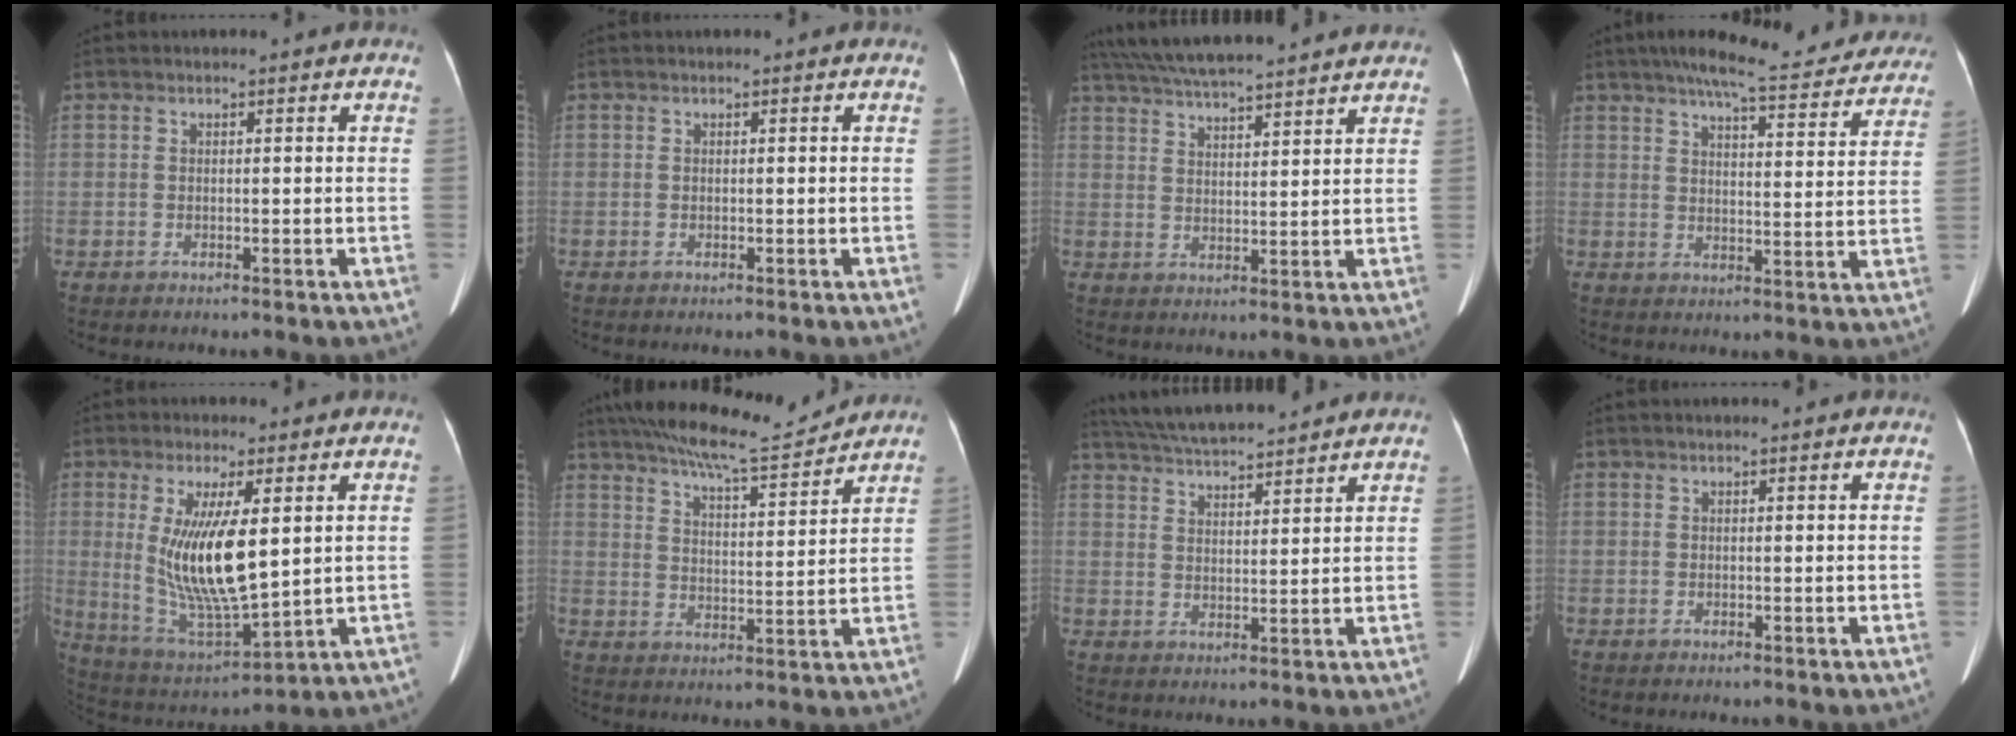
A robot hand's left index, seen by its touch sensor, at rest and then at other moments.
{"total": 0.0}
{"total": 16.1, "force": [14.4, 1.4, 7.0], "torque": [-0.130, 0.041, 0.219]}
{"total": 19.5, "force": [17.1, 3.4, 8.8], "torque": [-0.119, -0.001, 0.207]}
{"total": 13.1, "force": [2.2, 2.9, 12.6], "torque": [-0.254, -0.021, 0.049]}
{"total": 12.7, "force": [11.7, 0.6, 4.9], "torque": [-0.087, 0.001, 0.179]}
{"total": 13.1, "force": [11.9, 1.4, 5.1], "torque": [-0.097, 0.026, 0.192]}
{"total": 1.3, "force": [1.1, 0.1, 0.6], "torque": [-0.009, 0.013, 0.017]}